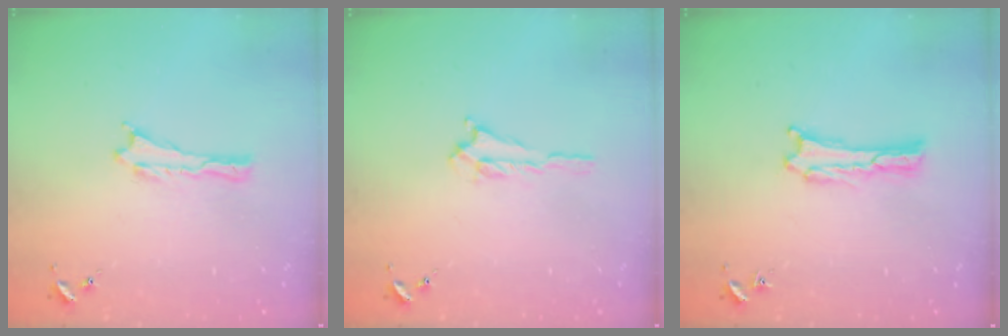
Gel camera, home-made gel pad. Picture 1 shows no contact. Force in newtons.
{"total": 0.7, "press": 0.7, "slide": 0.2}
{"total": 0.8, "press": 0.8, "slide": 0.0}